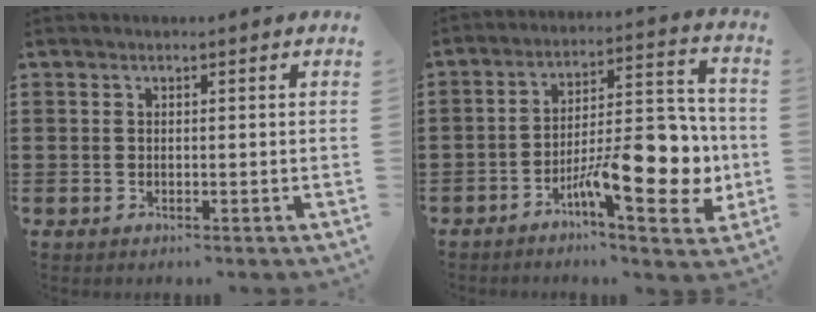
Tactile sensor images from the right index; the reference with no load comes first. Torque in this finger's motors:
{"motor_torque": [2.14, 0.00, 1.05, 0.19]}